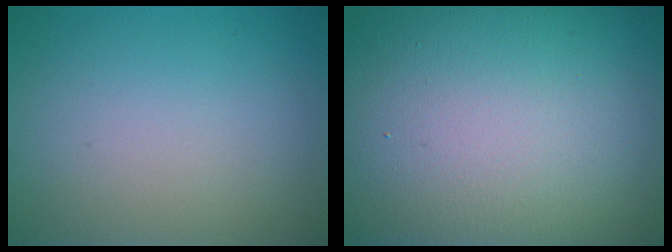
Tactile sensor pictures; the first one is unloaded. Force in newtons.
{"total": 23.8, "press": 23.8, "slide": 1.2}